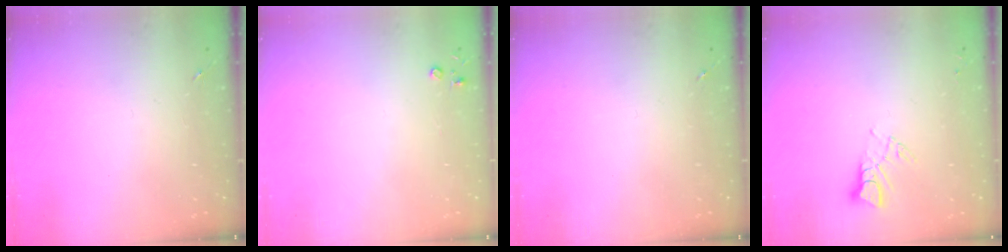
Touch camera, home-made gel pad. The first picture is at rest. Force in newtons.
{"total": 2.8, "press": 2.8, "slide": 0.3}
{"total": 0.0}
{"total": 3.8, "press": 3.8, "slide": 0.2}